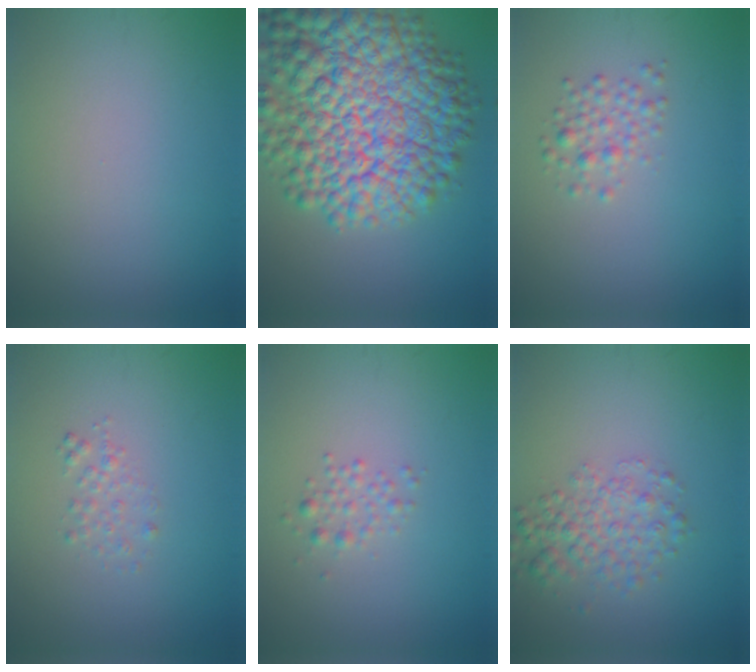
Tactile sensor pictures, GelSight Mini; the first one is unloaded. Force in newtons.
{"total": 15.2, "press": 15.2, "slide": 0.5}
{"total": 1.9, "press": 1.9, "slide": 0.1}
{"total": 1.2, "press": 1.2, "slide": 0.0}
{"total": 1.4, "press": 1.4, "slide": 0.1}
{"total": 3.4, "press": 3.4, "slide": 0.1}